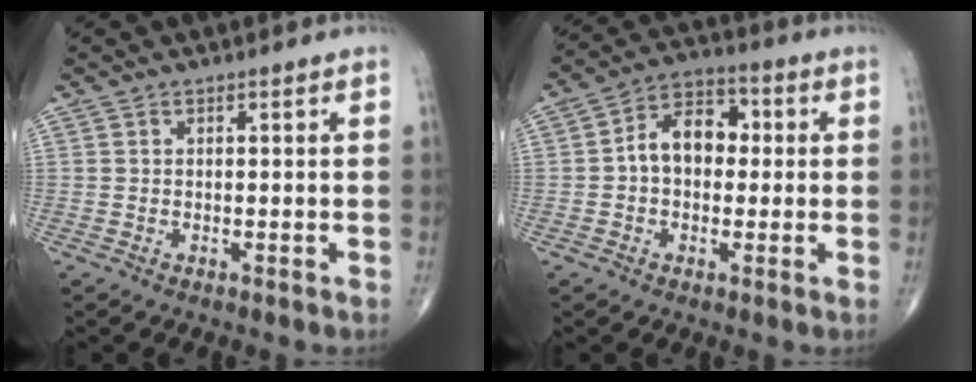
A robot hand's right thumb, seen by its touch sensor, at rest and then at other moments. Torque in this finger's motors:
{"motor_torque": [-0.40, 0.63, 0.55, -0.24, 0.22]}